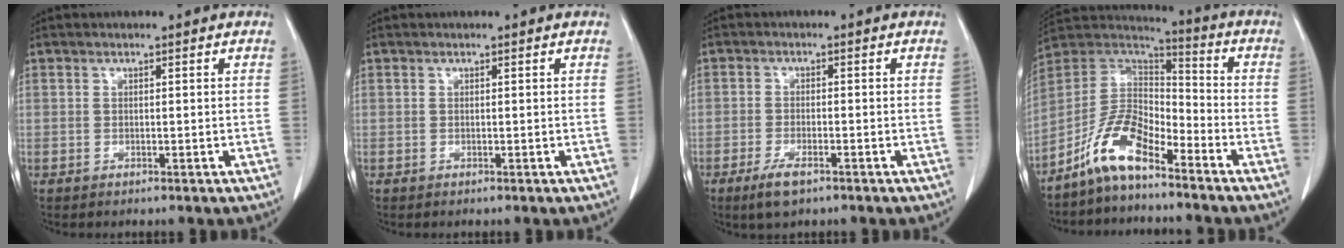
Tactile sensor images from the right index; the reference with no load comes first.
{"total": 0.0}
{"total": 4.1, "force": [-2.7, 1.1, 2.9], "torque": [-0.064, -0.005, -0.044]}
{"total": 10.5, "force": [-7.2, 3.6, 6.8], "torque": [-0.149, 0.024, -0.142]}